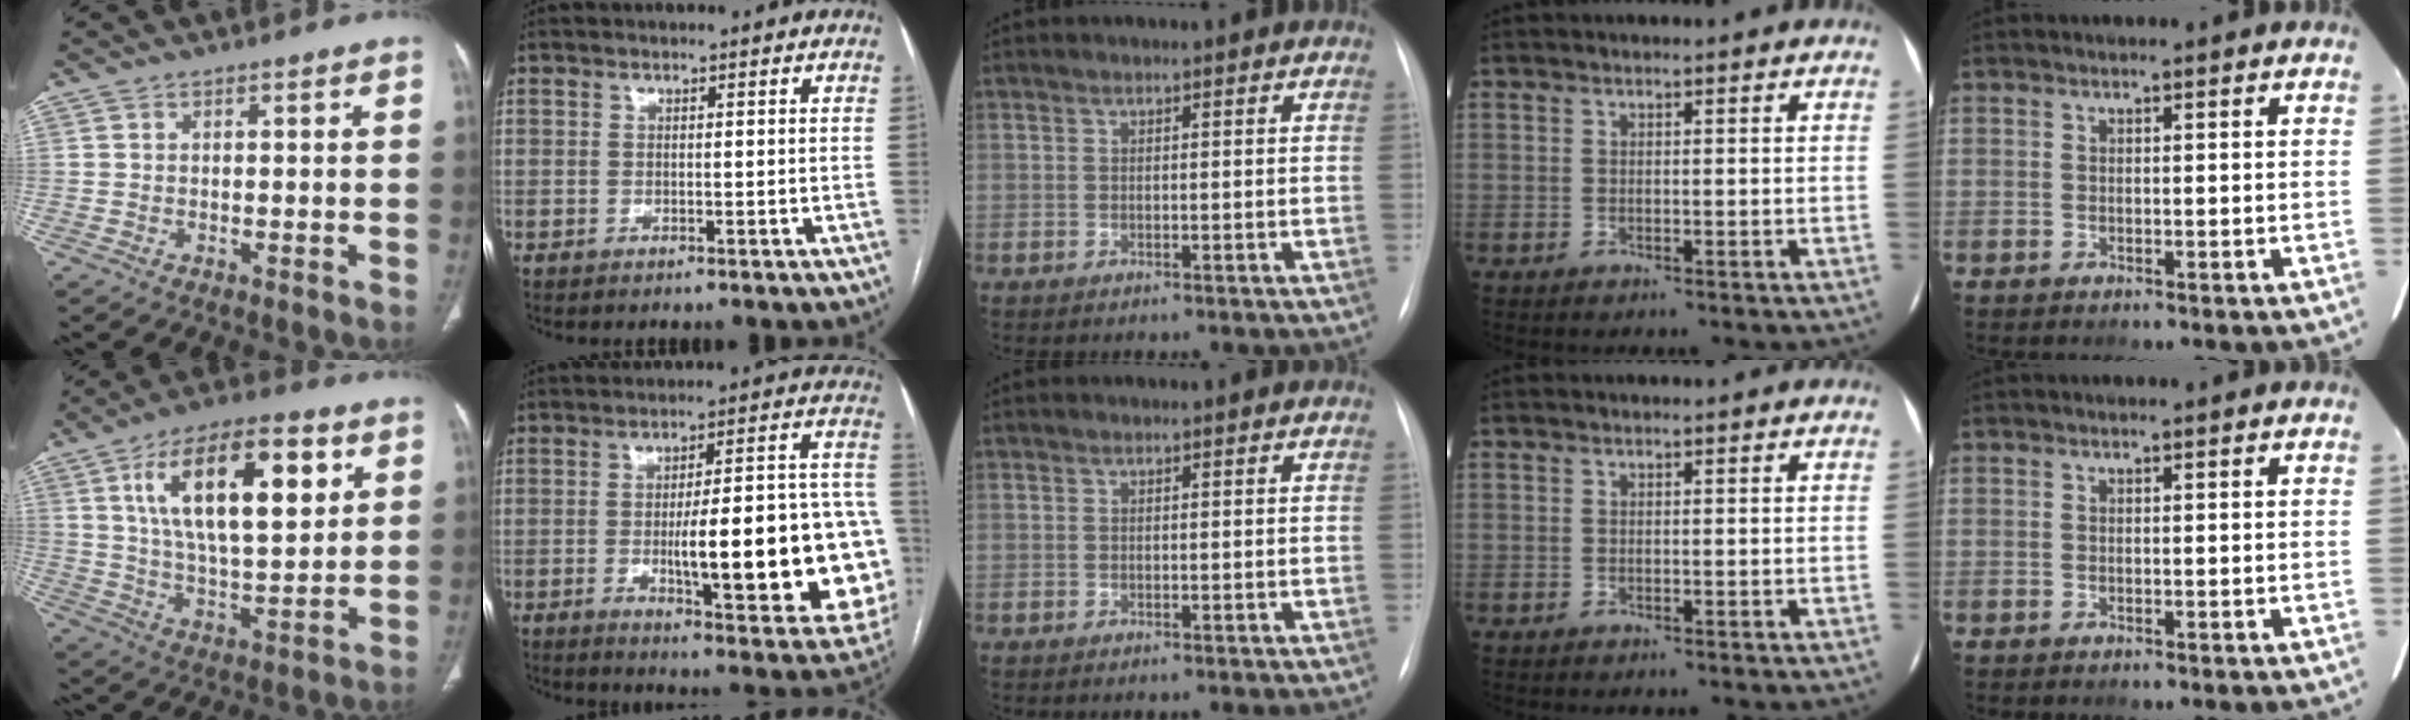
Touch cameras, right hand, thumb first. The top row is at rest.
{"thumb": {"total": 20.6, "force": [7.4, 8.5, 17.2], "torque": [-0.261, -0.018, 0.125]}, "index": {"total": 24.7, "force": [-4.2, 4.3, 24.0], "torque": [-0.244, 0.013, -0.046]}}